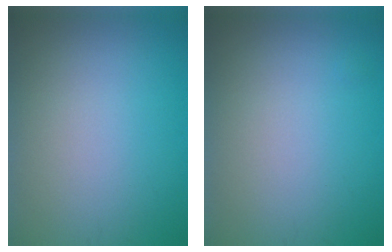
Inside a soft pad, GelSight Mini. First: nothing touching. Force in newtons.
{"total": 0.0}